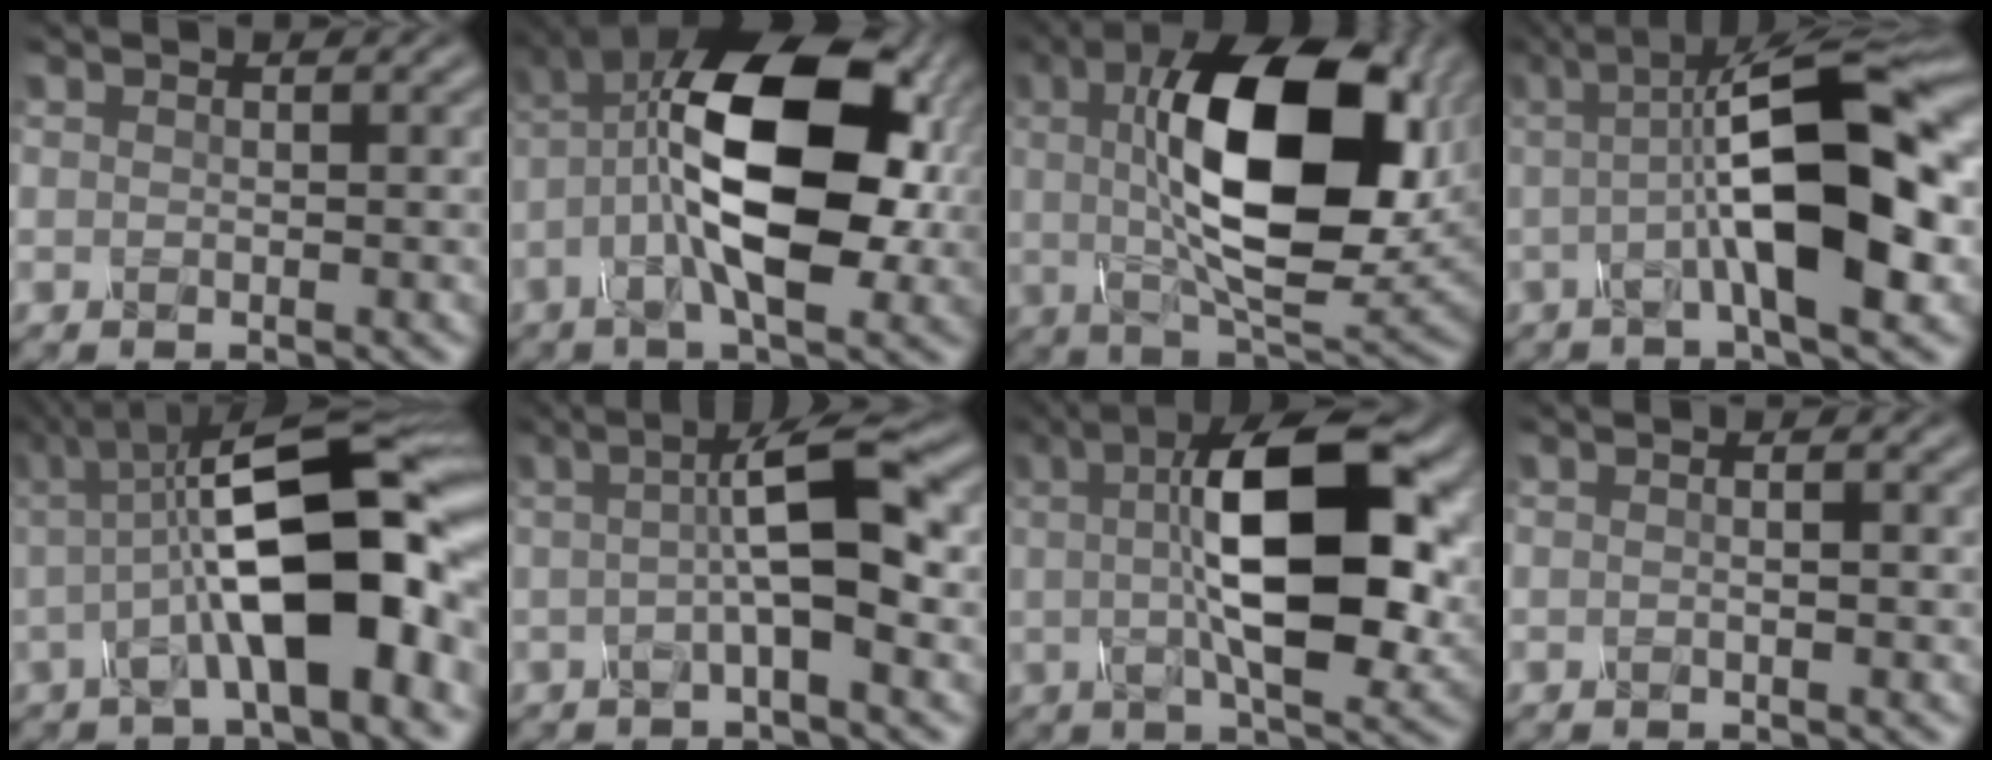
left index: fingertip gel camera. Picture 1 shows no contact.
{"total": 13.9, "force": [-0.2, 6.5, 12.3], "torque": [-0.212, 0.021, -0.016]}
{"total": 14.5, "force": [2.7, 6.3, 12.8], "torque": [-0.207, 0.009, 0.041]}
{"total": 11.7, "force": [0.1, 3.0, 11.3], "torque": [-0.166, 0.024, -0.010]}
{"total": 12.6, "force": [-0.5, 4.2, 11.9], "torque": [-0.183, 0.012, -0.016]}
{"total": 6.2, "force": [0.4, 1.2, 6.1], "torque": [-0.095, 0.015, -0.001]}
{"total": 13.1, "force": [2.2, 4.5, 12.1], "torque": [-0.184, 0.009, 0.031]}
{"total": 2.6, "force": [0.7, 1.3, 2.1], "torque": [-0.002, 0.007, -0.019]}